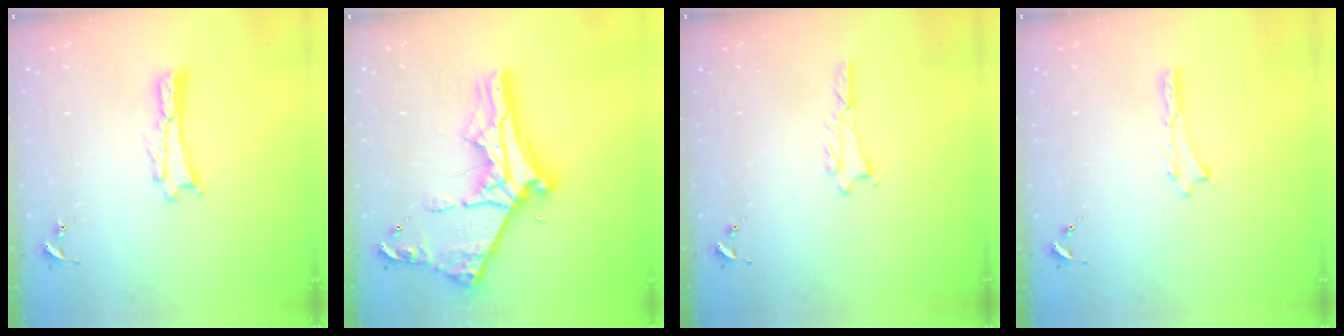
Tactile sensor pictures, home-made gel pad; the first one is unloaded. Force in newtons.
{"total": 11.3, "press": 11.3, "slide": 0.9}
{"total": 1.0, "press": 1.0, "slide": 0.1}
{"total": 0.0}